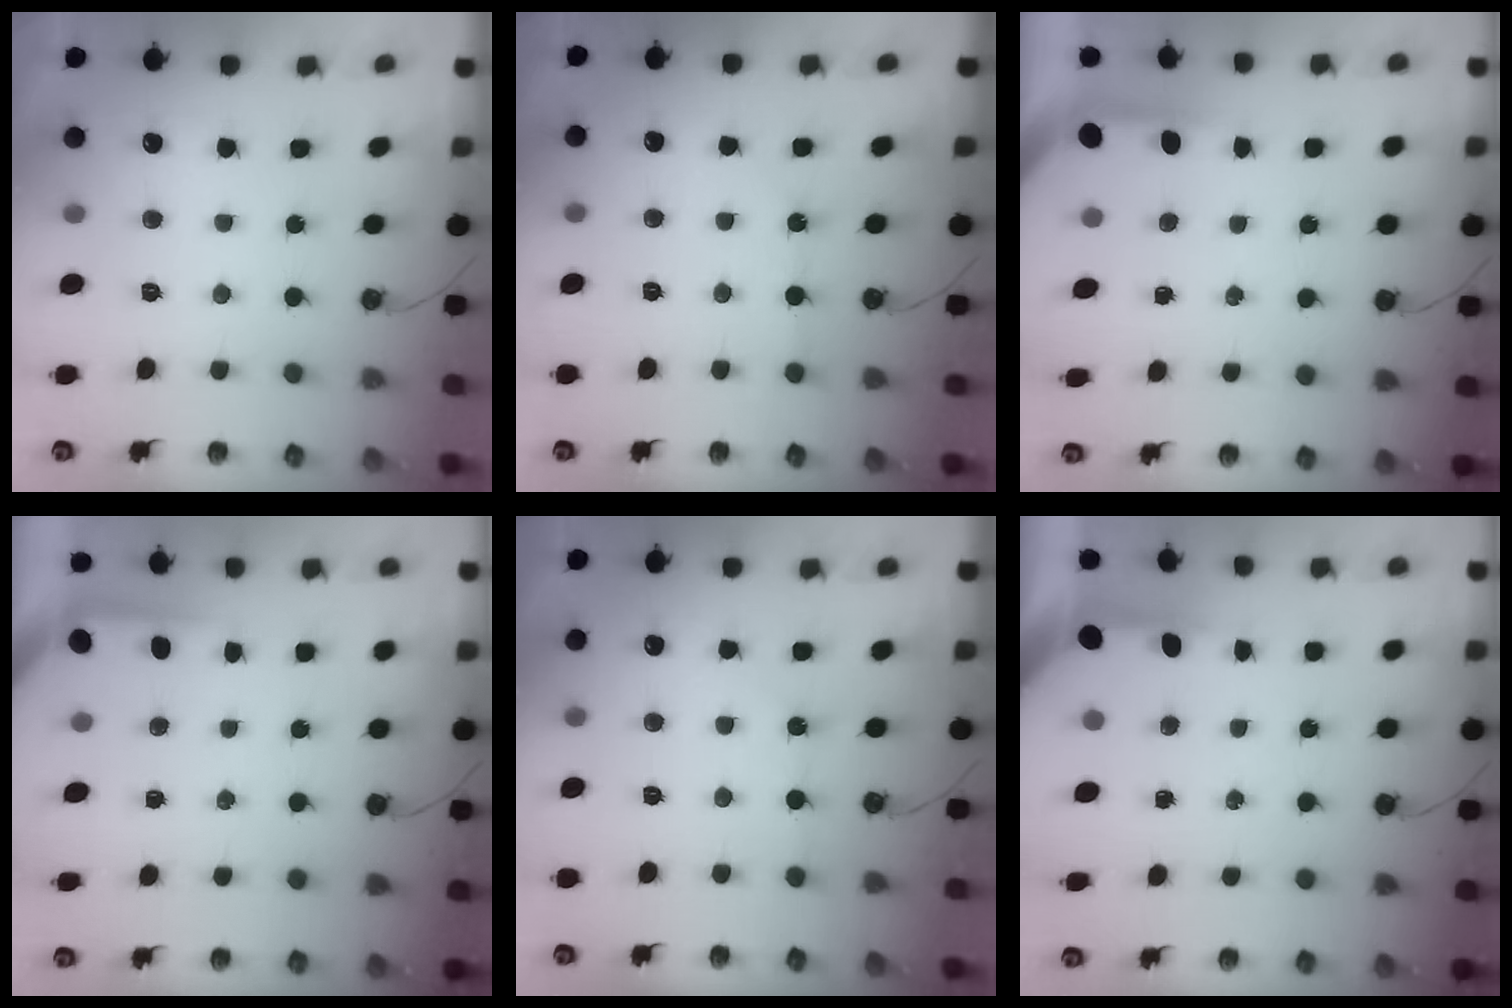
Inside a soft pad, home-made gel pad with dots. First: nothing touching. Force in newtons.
{"total": 2.4, "press": 2.4, "slide": 0.2}
{"total": 4.0, "press": 3.9, "slide": 0.4}
{"total": 3.4, "press": 3.4, "slide": 0.3}
{"total": 2.9, "press": 2.8, "slide": 0.5}
{"total": 5.3, "press": 5.3, "slide": 0.4}